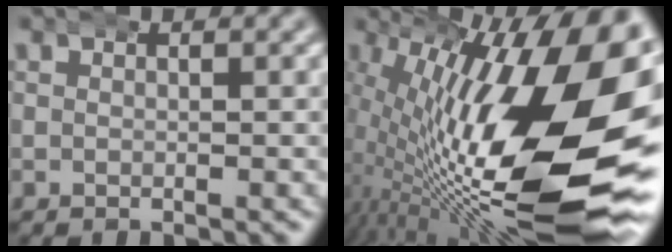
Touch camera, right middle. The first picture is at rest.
{"total": 23.7, "force": [-2.1, 9.5, 21.6], "torque": [-0.311, -0.011, -0.008]}